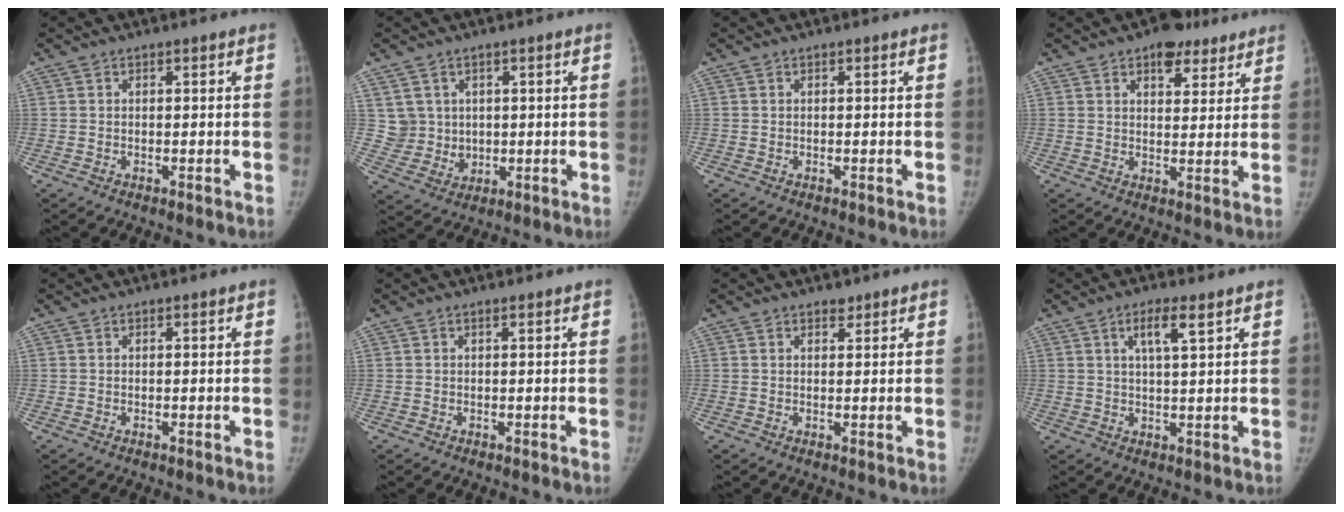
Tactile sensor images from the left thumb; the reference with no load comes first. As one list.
[{"total": 5.5, "force": [2.0, 5.1, 0.9], "torque": [0.012, -0.014, 0.048]}, {"total": 0.0}, {"total": 7.6, "force": [5.0, 4.3, 3.9], "torque": [-0.014, -0.021, 0.067]}, {"total": 0.0}, {"total": 0.0}, {"total": 1.2, "force": [1.0, 0.7, 0.2], "torque": [0.009, -0.008, 0.012]}, {"total": 4.9, "force": [2.5, 1.0, 4.1], "torque": [-0.071, -0.008, 0.046]}]